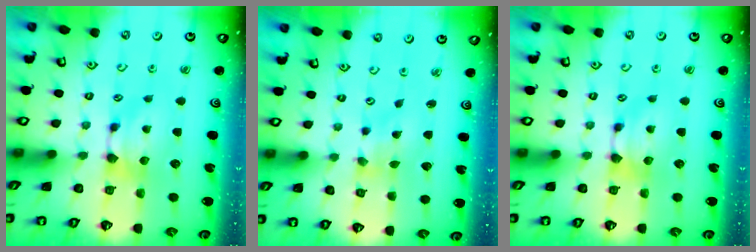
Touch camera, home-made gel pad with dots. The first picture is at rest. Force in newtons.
{"total": 2.6, "press": 2.4, "slide": 0.9}
{"total": 0.0}